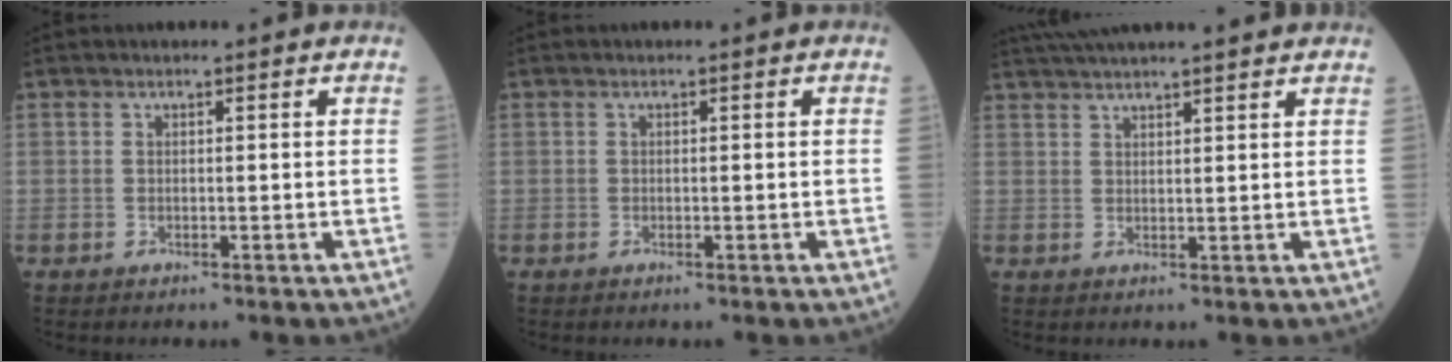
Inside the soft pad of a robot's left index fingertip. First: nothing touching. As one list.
[{"total": 0.0}, {"total": 12.0, "force": [10.8, 0.2, 5.2], "torque": [-0.089, 0.031, 0.152]}]